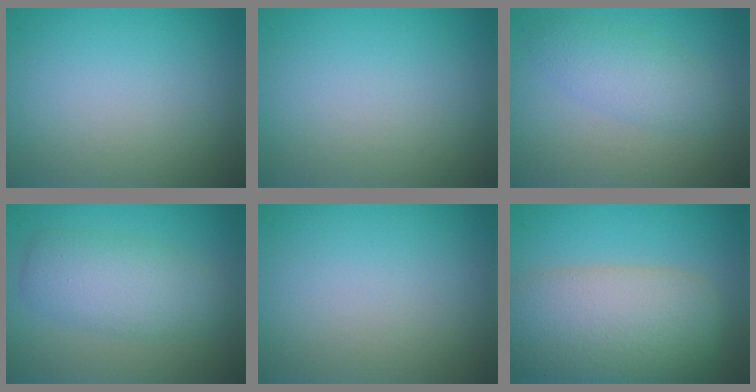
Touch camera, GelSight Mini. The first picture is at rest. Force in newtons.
{"total": 0.0}
{"total": 2.9, "press": 2.9, "slide": 0.1}
{"total": 3.7, "press": 3.7, "slide": 0.2}
{"total": 0.0}
{"total": 10.6, "press": 10.6, "slide": 0.5}